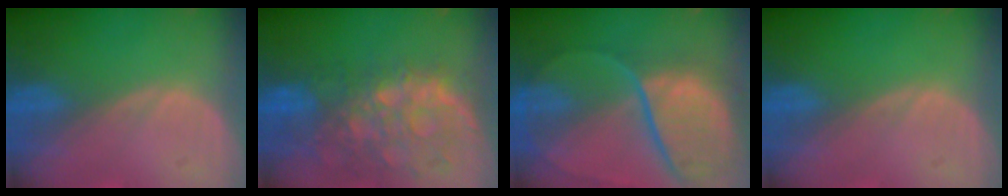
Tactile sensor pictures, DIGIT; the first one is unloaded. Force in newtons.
{"total": 11.2, "press": 9.8, "slide": 5.5}
{"total": 11.4, "press": 9.4, "slide": 6.4}
{"total": 0.0}